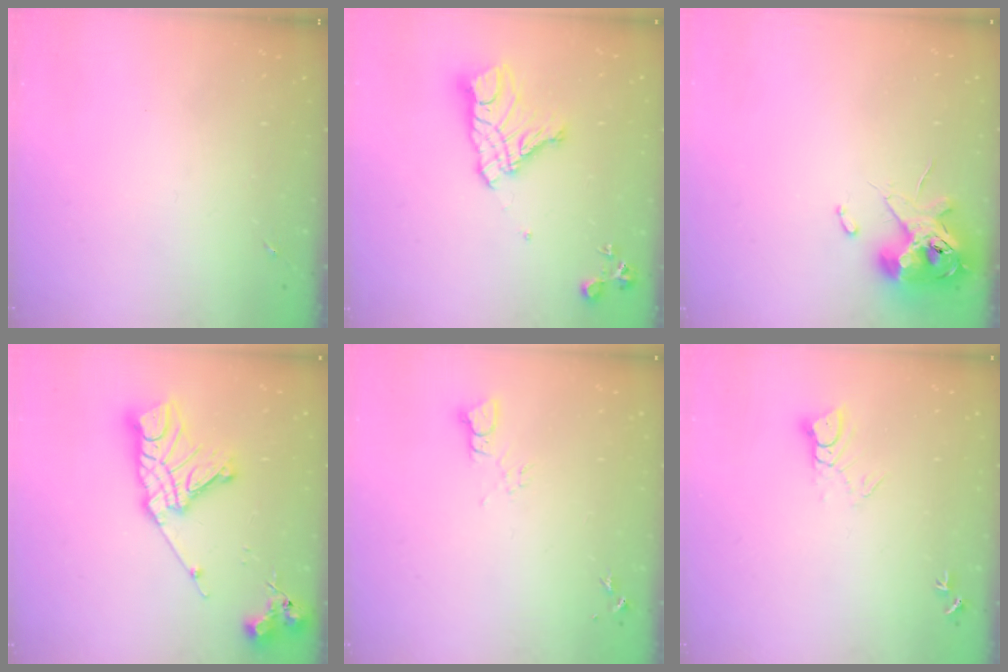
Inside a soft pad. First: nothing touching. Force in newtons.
{"total": 14.4, "press": 14.3, "slide": 1.3}
{"total": 12.2, "press": 12.0, "slide": 2.0}
{"total": 19.3, "press": 19.2, "slide": 1.8}
{"total": 4.0, "press": 3.9, "slide": 0.3}
{"total": 4.3, "press": 4.3, "slide": 0.2}